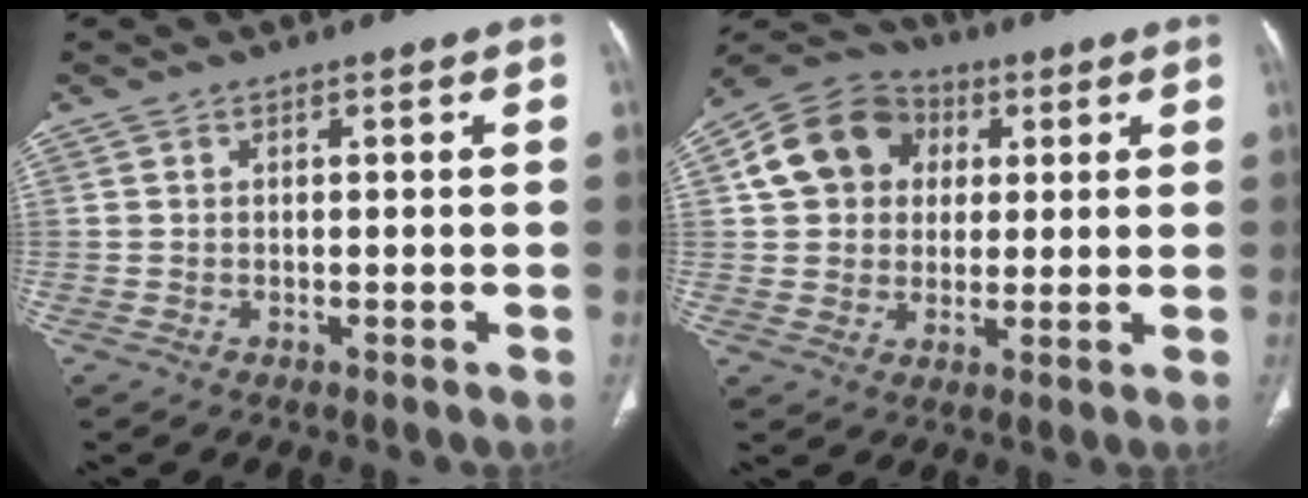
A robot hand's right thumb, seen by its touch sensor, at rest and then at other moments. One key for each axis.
{"total": 13.2, "fx": 3.1, "fy": 11.2, "fz": 6.2, "tx": -0.095, "ty": 0.010, "tz": 0.045}